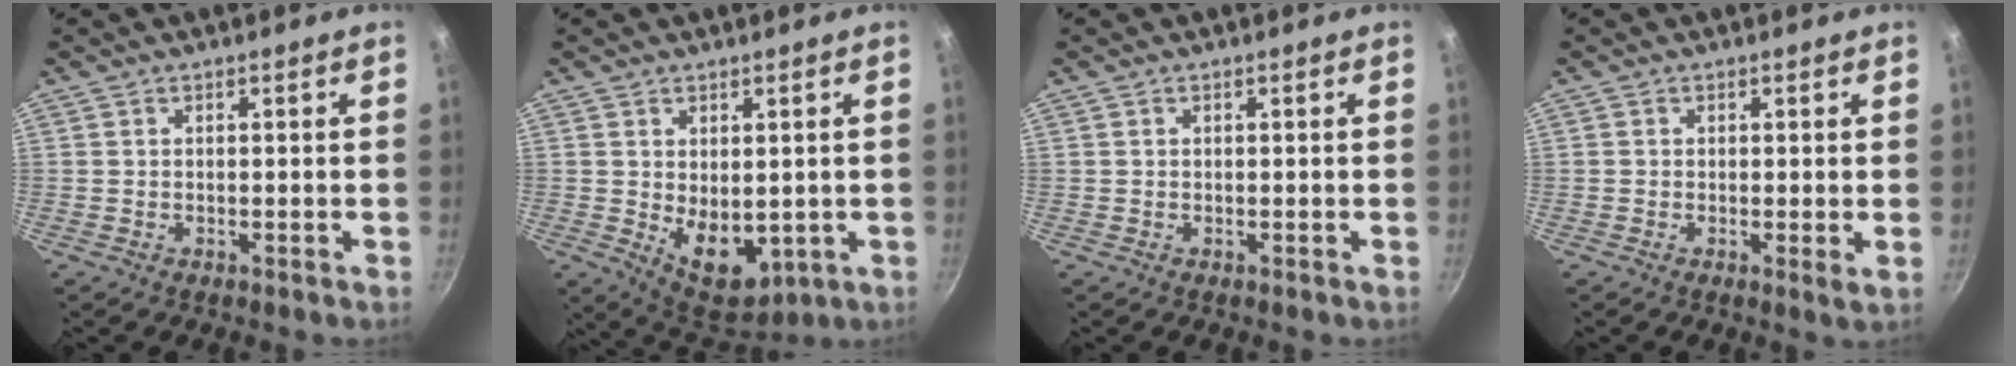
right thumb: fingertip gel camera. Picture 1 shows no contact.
{"total": 9.6, "force": [-0.5, 6.2, 7.3], "torque": [-0.086, -0.021, 0.013]}
{"total": 0.0}
{"total": 1.5, "force": [0.0, 0.3, 1.5], "torque": [-0.026, -0.007, -0.004]}